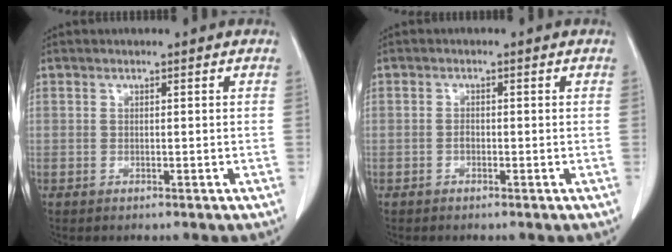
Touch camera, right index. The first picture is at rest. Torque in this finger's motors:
{"motor_torque": [0.07, -0.02, -0.02, -0.01]}